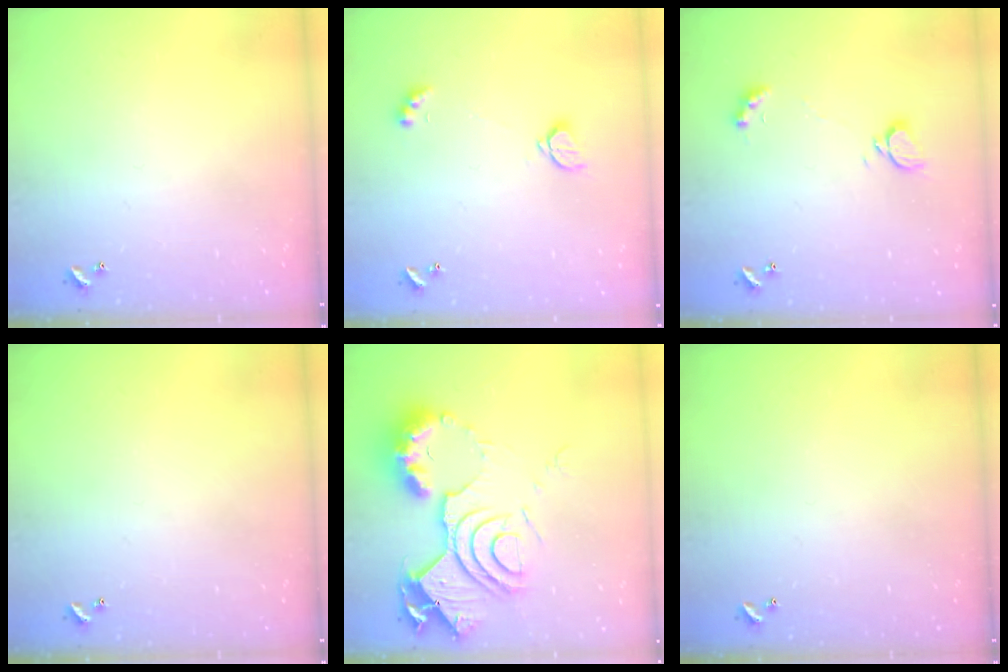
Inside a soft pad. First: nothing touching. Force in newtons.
{"total": 2.1, "press": 2.0, "slide": 0.5}
{"total": 2.2, "press": 2.1, "slide": 0.5}
{"total": 0.0}
{"total": 18.5, "press": 18.4, "slide": 1.6}
{"total": 0.0}